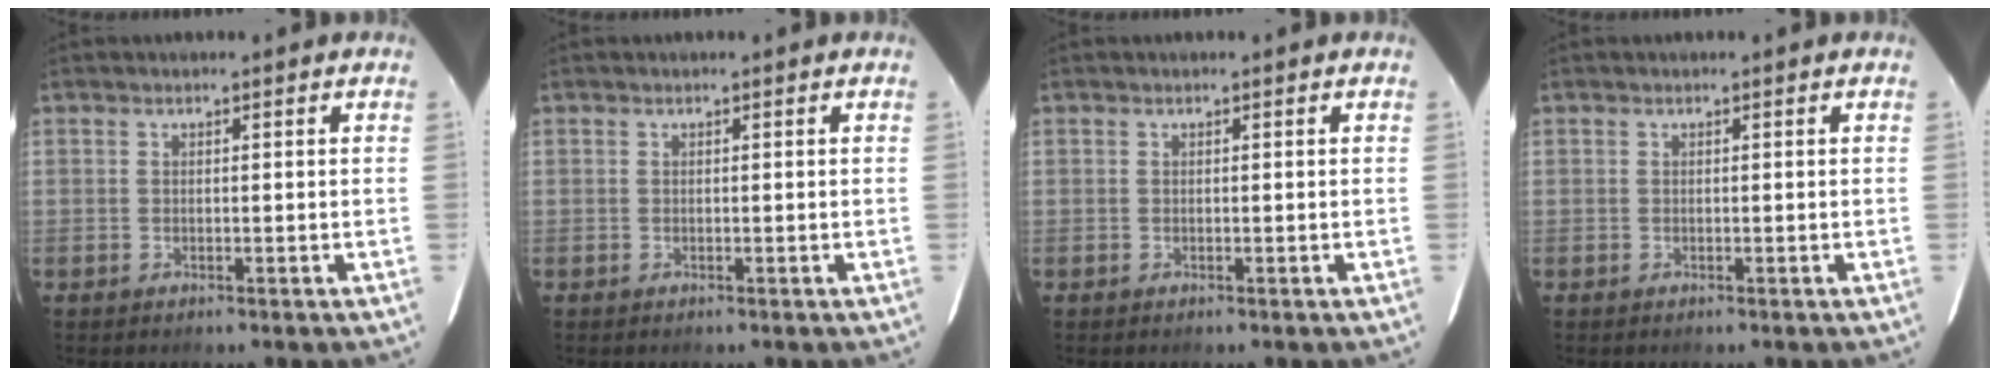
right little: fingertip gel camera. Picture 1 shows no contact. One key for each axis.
{"total": 0.0}
{"total": 0.0}
{"total": 0.0}